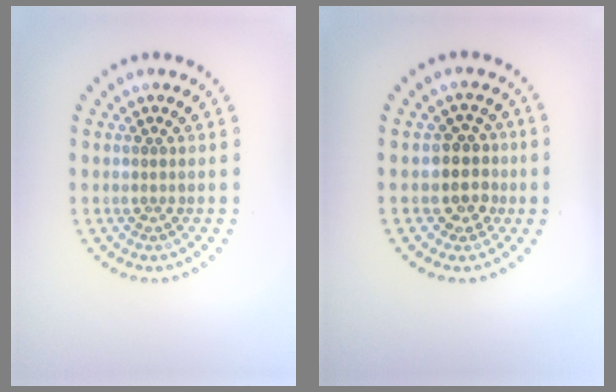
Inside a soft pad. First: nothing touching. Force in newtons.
{"total": 3.0, "press": 2.7, "slide": 1.3}